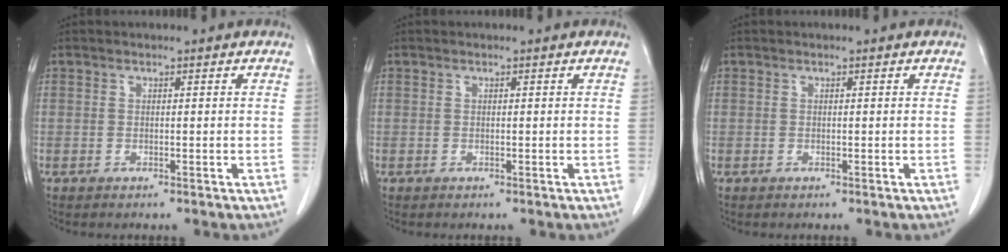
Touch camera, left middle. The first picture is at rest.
{"total": 0.0}
{"total": 0.0}